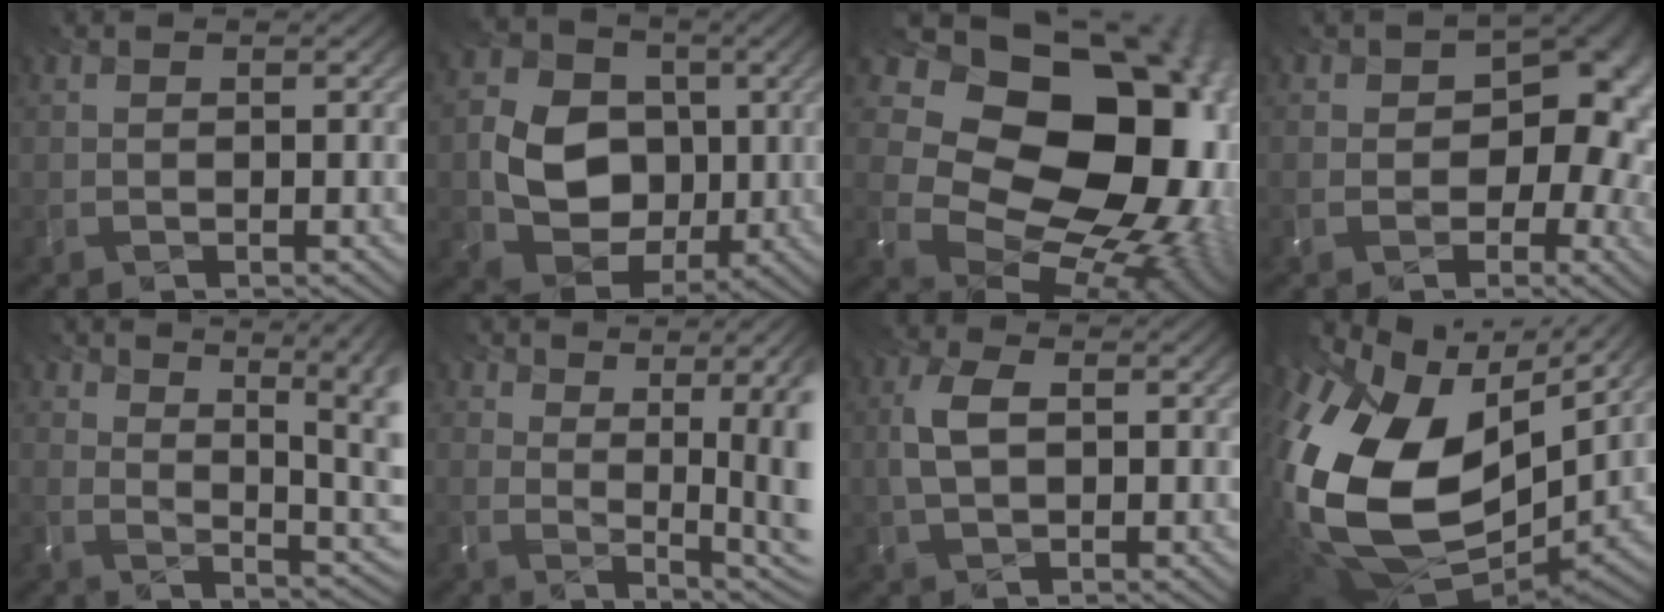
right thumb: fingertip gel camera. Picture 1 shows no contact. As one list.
[{"total": 7.8, "force": [-1.8, 6.6, 3.7], "torque": [-0.099, -0.022, -0.016]}, {"total": 21.0, "force": [3.4, 17.0, 11.8], "torque": [-0.223, -0.008, 0.104]}, {"total": 11.0, "force": [-0.1, 8.1, 7.5], "torque": [-0.103, -0.019, 0.030]}, {"total": 8.7, "force": [3.7, 4.1, 6.8], "torque": [-0.137, -0.006, 0.074]}, {"total": 8.4, "force": [1.3, 2.7, 7.8], "torque": [-0.127, 0.002, 0.045]}, {"total": 2.2, "force": [-1.2, 1.1, 1.5], "torque": [-0.064, -0.009, 0.004]}, {"total": 18.3, "force": [-0.2, 11.9, 13.9], "torque": [-0.361, -0.052, 0.032]}]